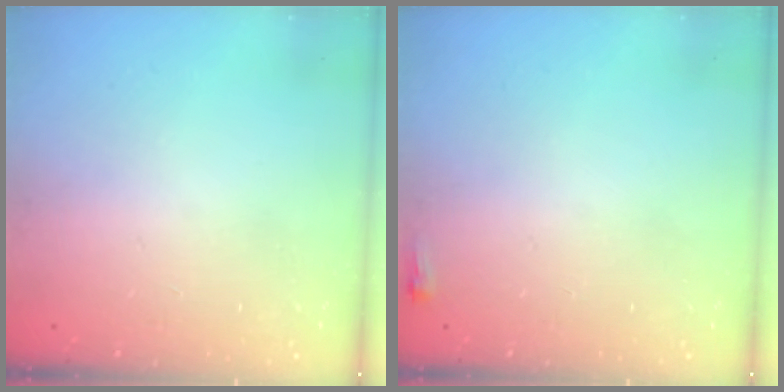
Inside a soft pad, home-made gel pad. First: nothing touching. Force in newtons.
{"total": 2.1, "press": 2.0, "slide": 0.5}